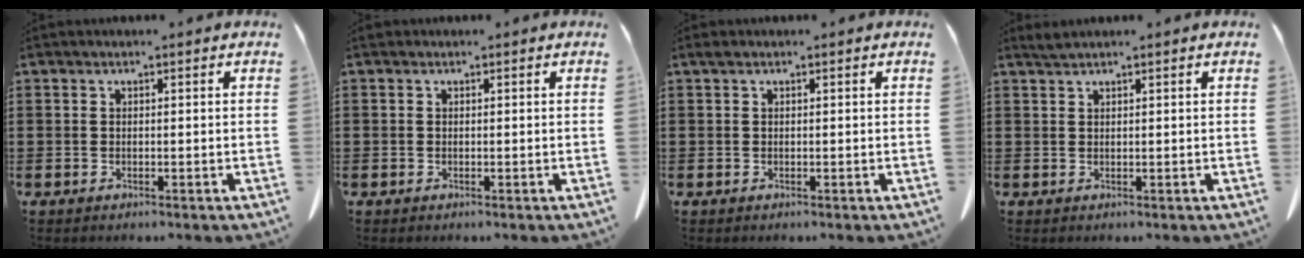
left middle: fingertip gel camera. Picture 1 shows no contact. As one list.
[{"total": 0.6, "force": [0.2, 0.6, 0.1], "torque": [-0.005, 0.004, 0.003]}, {"total": 0.5, "force": [0.3, 0.3, 0.3], "torque": [-0.010, 0.000, 0.006]}, {"total": 1.2, "force": [1.0, 0.0, 0.6], "torque": [-0.015, -0.002, 0.019]}]